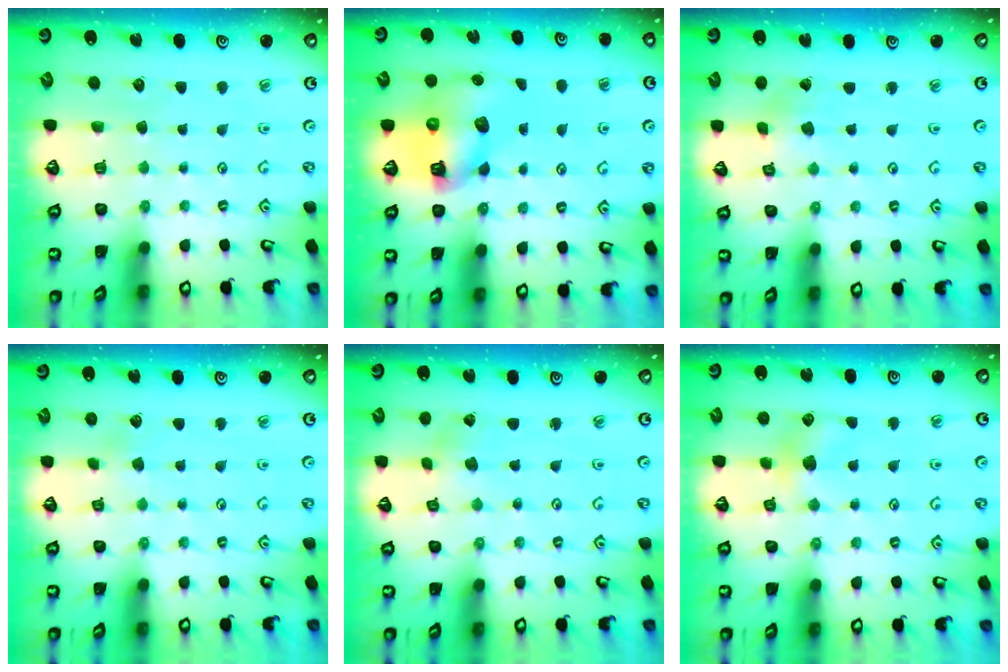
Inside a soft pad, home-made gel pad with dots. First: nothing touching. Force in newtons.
{"total": 10.2, "press": 10.1, "slide": 1.4}
{"total": 0.9, "press": 0.9, "slide": 0.1}
{"total": 1.6, "press": 1.6, "slide": 0.0}
{"total": 0.6, "press": 0.6, "slide": 0.1}
{"total": 5.9, "press": 5.8, "slide": 1.3}